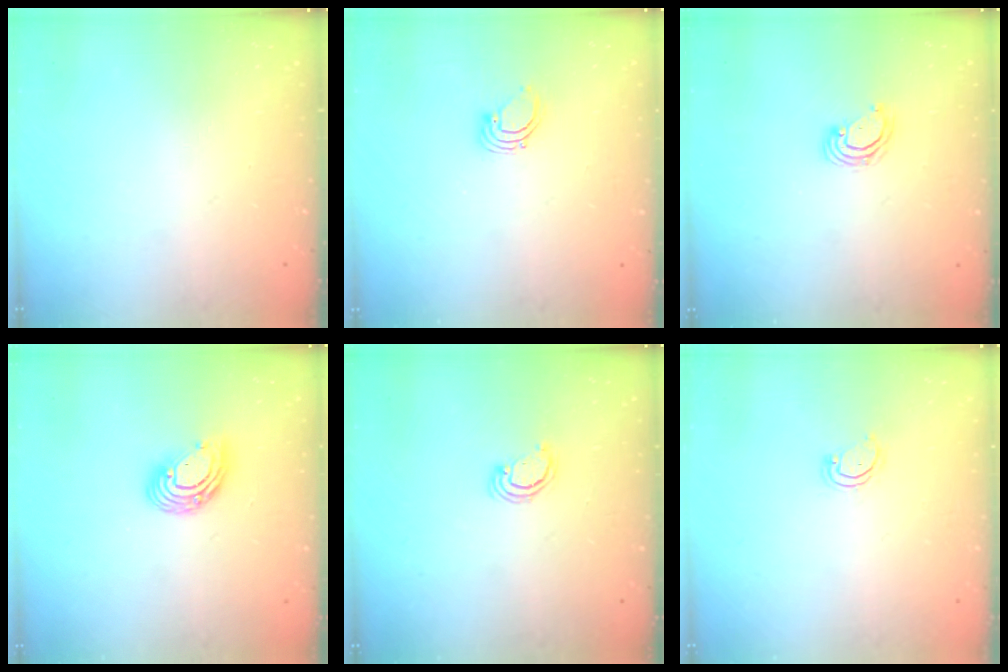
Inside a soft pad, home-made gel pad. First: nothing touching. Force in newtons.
{"total": 2.7, "press": 2.7, "slide": 0.1}
{"total": 3.9, "press": 3.8, "slide": 0.4}
{"total": 9.5, "press": 9.4, "slide": 1.7}
{"total": 2.6, "press": 2.5, "slide": 0.3}
{"total": 2.9, "press": 2.9, "slide": 0.3}